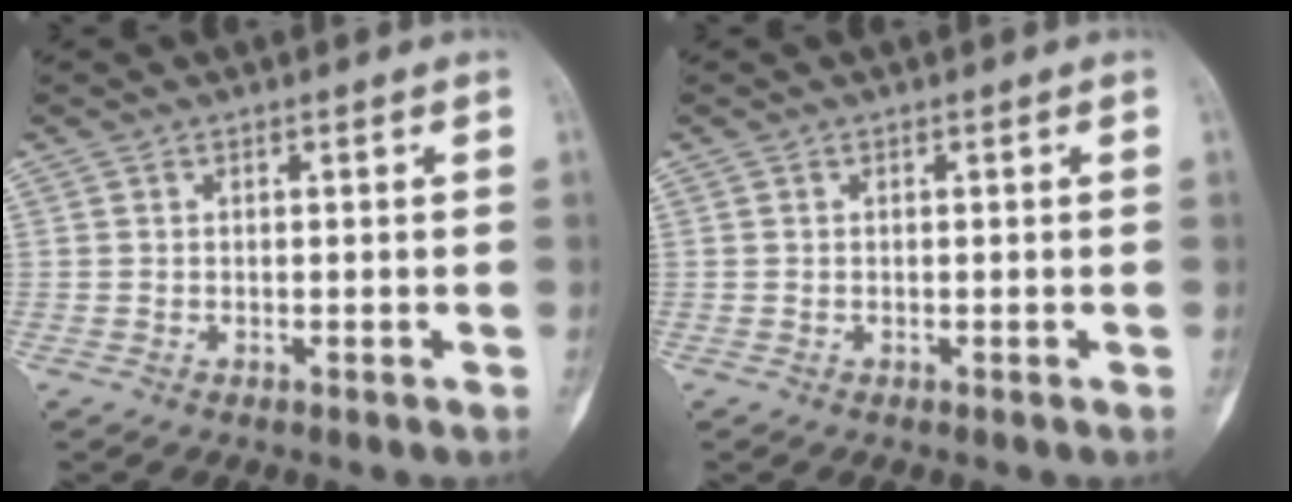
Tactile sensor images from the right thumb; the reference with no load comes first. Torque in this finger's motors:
{"motor_torque": [0.98, 0.98, 0.05, 0.14, 0.02]}